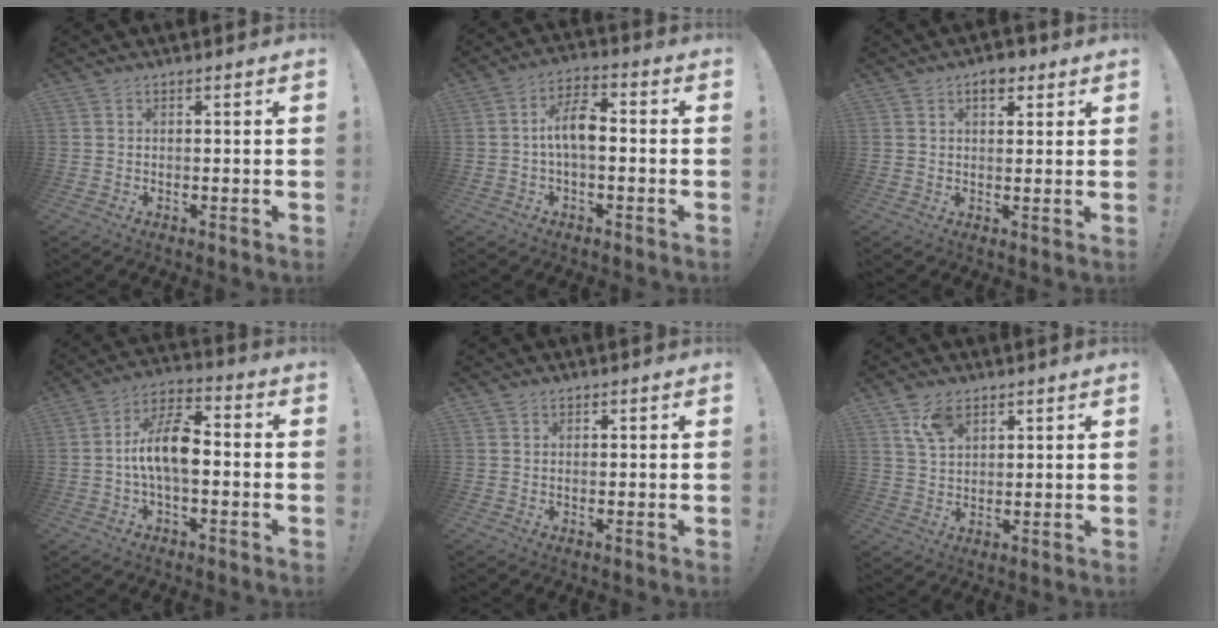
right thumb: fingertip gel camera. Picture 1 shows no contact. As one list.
[{"total": 9.2, "force": [-0.6, 4.2, 8.1], "torque": [-0.147, 0.013, -0.010]}, {"total": 4.2, "force": [2.3, 2.6, 2.4], "torque": [-0.020, -0.009, 0.037]}, {"total": 12.3, "force": [-0.8, 5.9, 10.8], "torque": [-0.193, 0.013, -0.012]}, {"total": 1.2, "force": [1.0, 0.6, -0.1], "torque": [0.007, -0.001, 0.017]}, {"total": 8.0, "force": [4.9, 4.7, 4.2], "torque": [-0.077, -0.015, 0.096]}]